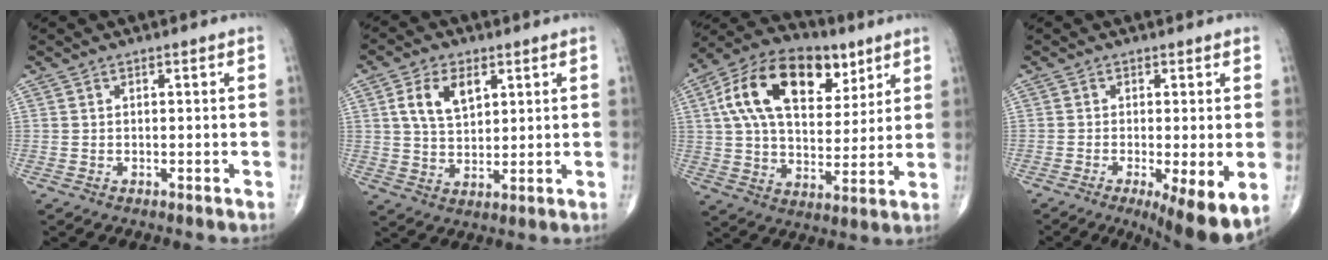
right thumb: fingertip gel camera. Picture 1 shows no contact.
{"total": 8.1, "force": [3.1, 4.8, 5.8], "torque": [-0.095, -0.010, 0.059]}
{"total": 21.2, "force": [8.3, 12.5, 15.0], "torque": [-0.236, -0.005, 0.137]}
{"total": 9.6, "force": [-2.8, 2.4, 8.9], "torque": [-0.139, -0.022, -0.043]}